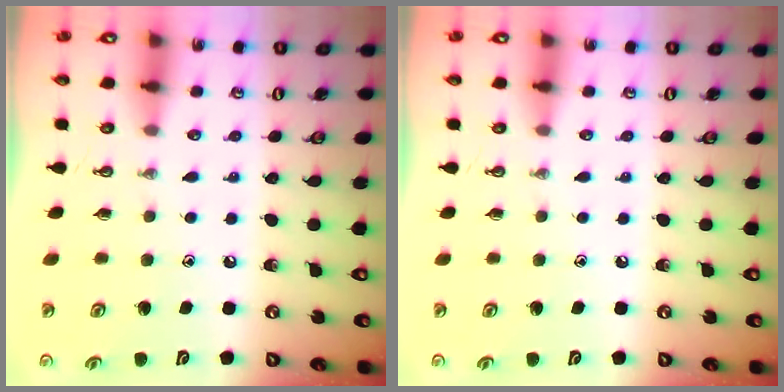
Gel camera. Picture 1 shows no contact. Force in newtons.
{"total": 0.0}